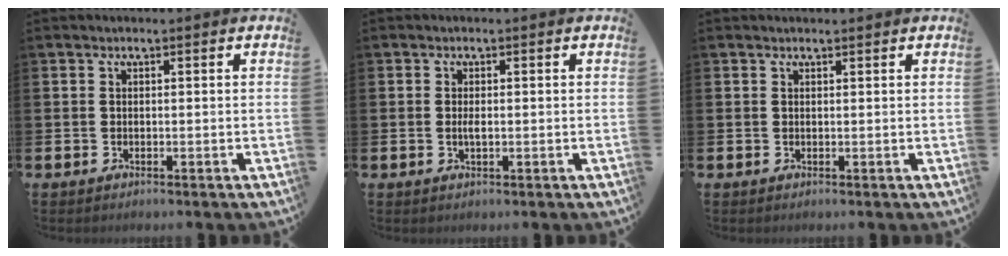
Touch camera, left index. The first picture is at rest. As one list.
[{"total": 1.2, "force": [0.0, 0.4, 1.2], "torque": [-0.025, 0.003, -0.002]}, {"total": 0.6, "force": [0.6, 0.0, 0.0], "torque": [0.010, -0.003, 0.010]}]